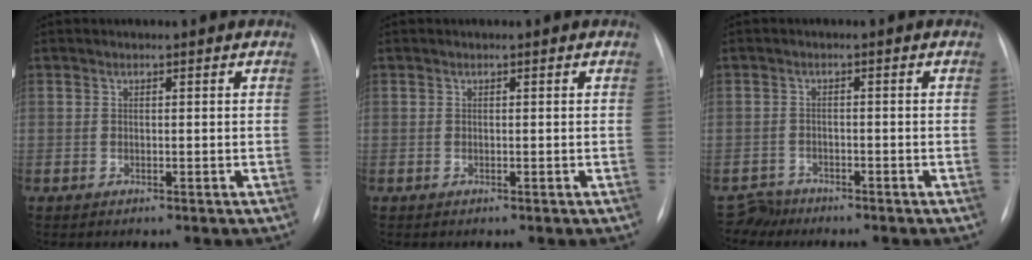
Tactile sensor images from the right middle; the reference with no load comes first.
{"total": 0.0}
{"total": 2.4, "force": [-2.0, 0.6, -1.1], "torque": [0.020, -0.004, -0.038]}